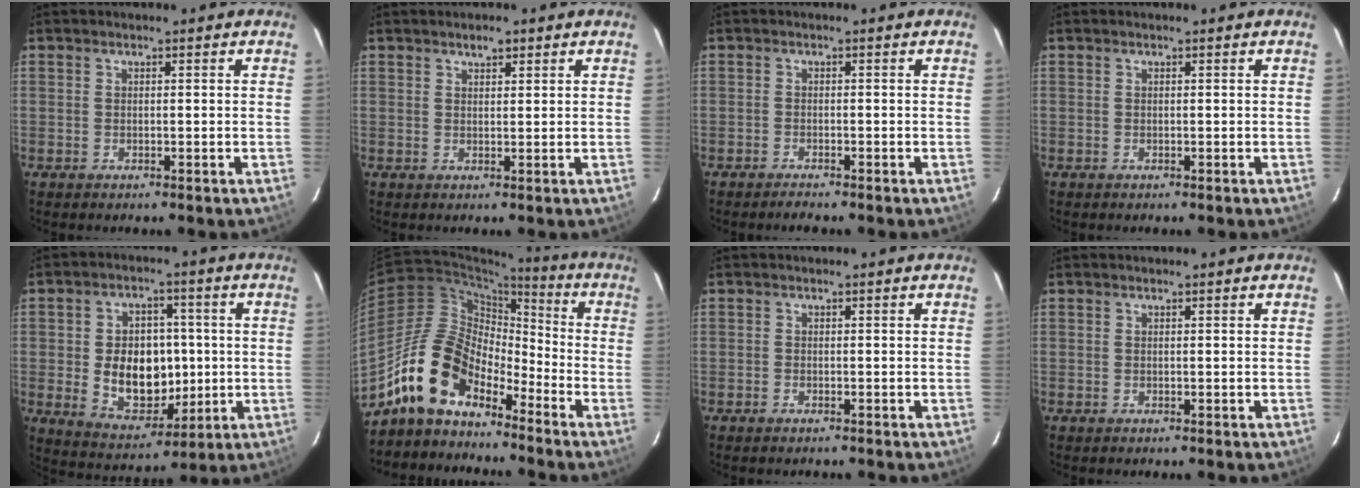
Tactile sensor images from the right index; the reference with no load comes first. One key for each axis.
{"total": 2.0, "fx": 1.4, "fy": 1.0, "fz": 1.1, "tx": -0.016, "ty": 0.006, "tz": 0.023}
{"total": 1.6, "fx": -1.5, "fy": 0.1, "fz": 0.4, "tx": -0.020, "ty": -0.004, "tz": -0.029}
{"total": 0.0}
{"total": 13.1, "fx": -0.8, "fy": 9.5, "fz": 9.0, "tx": -0.178, "ty": 0.006, "tz": 0.009}
{"total": 13.5, "fx": -10.2, "fy": 6.2, "fz": 6.4, "tx": -0.115, "ty": 0.019, "tz": -0.196}
{"total": 0.9, "fx": -0.8, "fy": 0.4, "fz": 0.1, "tx": -0.007, "ty": 0.001, "tz": -0.015}
{"total": 0.0}